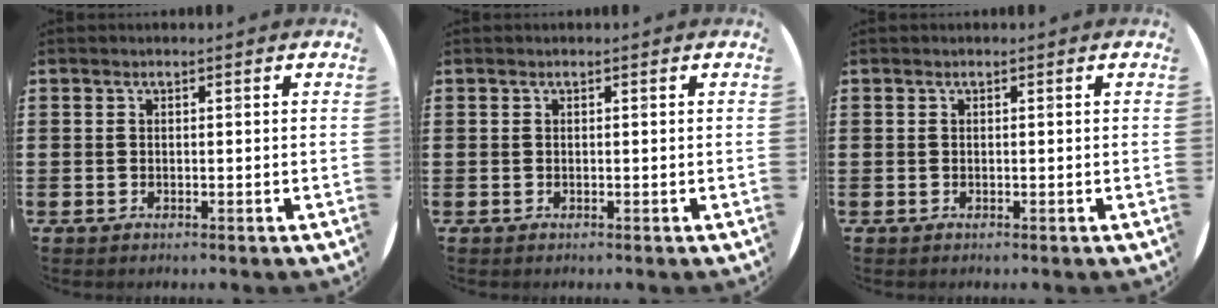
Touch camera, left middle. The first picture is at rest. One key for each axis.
{"total": 0.0}
{"total": 0.0}